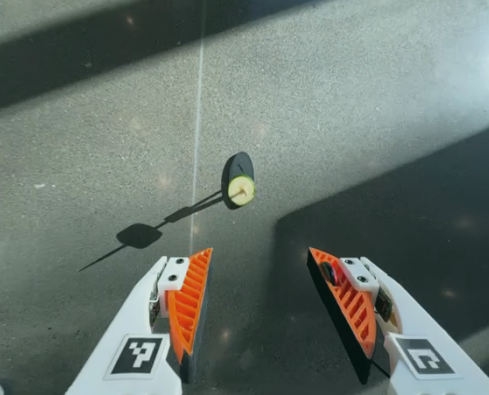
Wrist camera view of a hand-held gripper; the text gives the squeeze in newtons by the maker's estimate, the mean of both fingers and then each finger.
{"total": 0.0}